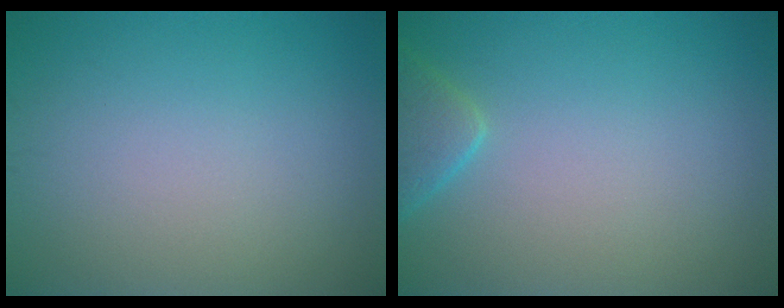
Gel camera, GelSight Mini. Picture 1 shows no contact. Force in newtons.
{"total": 2.5, "press": 2.5, "slide": 0.2}